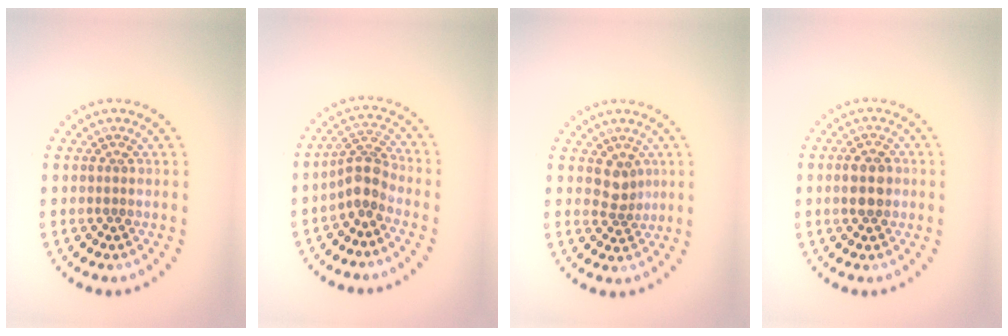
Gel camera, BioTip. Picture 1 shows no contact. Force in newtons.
{"total": 2.9, "press": 2.2, "slide": 1.9}
{"total": 2.1, "press": 1.7, "slide": 1.3}
{"total": 2.8, "press": 2.8, "slide": 0.1}